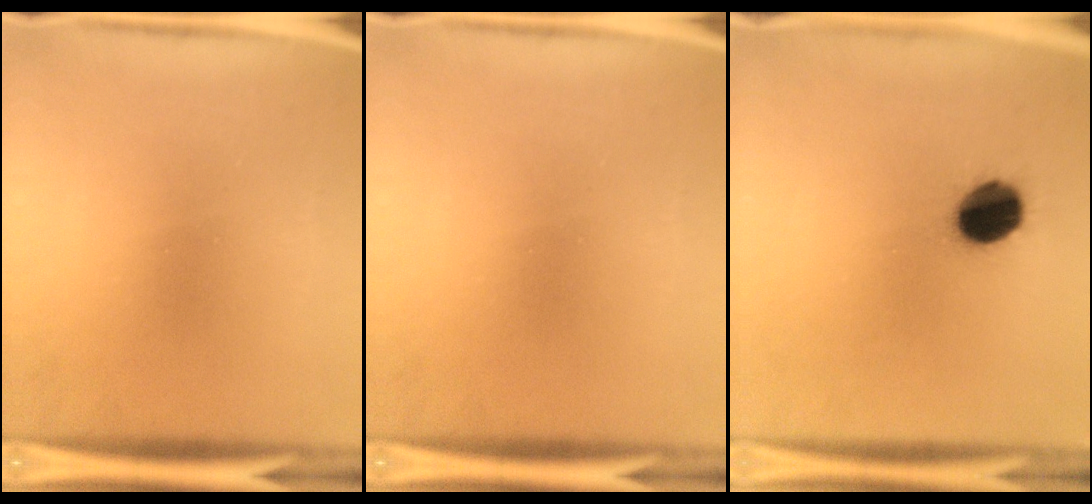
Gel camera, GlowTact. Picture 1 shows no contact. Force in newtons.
{"total": 0.0}
{"total": 10.7}